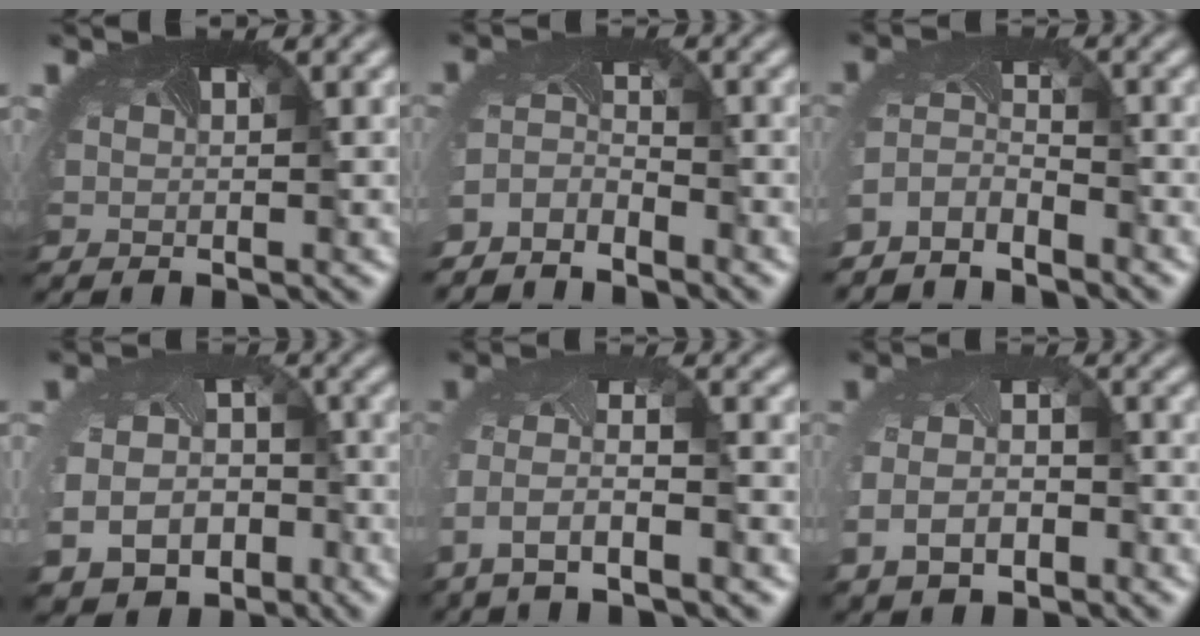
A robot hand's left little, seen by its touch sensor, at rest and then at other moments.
{"total": 3.5, "force": [-3.4, 0.8, -0.2], "torque": [-0.020, -0.014, -0.072]}
{"total": 3.5, "force": [-3.4, 1.0, 0.2], "torque": [-0.025, -0.012, -0.073]}
{"total": 11.0, "force": [-4.9, 8.9, 4.3], "torque": [-0.100, -0.064, -0.061]}
{"total": 5.4, "force": [-2.4, 2.2, 4.3], "torque": [-0.118, -0.011, -0.047]}
{"total": 4.6, "force": [-1.7, 3.1, 3.0], "torque": [-0.080, -0.022, -0.034]}